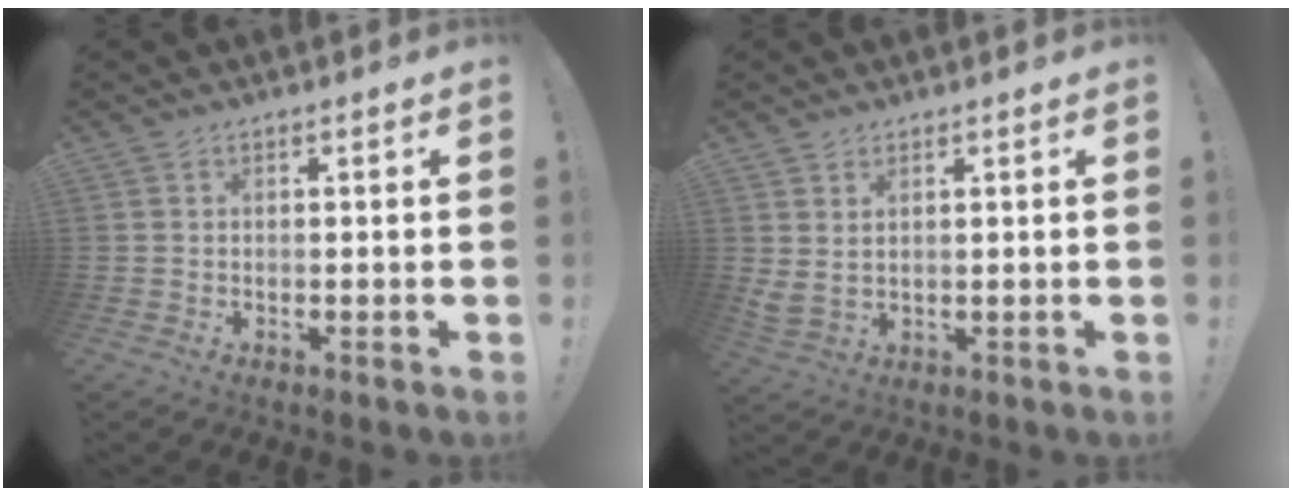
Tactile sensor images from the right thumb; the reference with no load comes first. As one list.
[{"total": 3.2, "force": [2.1, 1.2, 2.1], "torque": [-0.040, -0.010, 0.040]}]